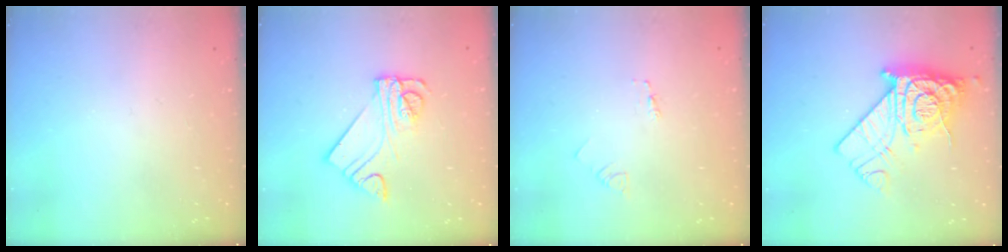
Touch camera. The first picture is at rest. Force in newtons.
{"total": 11.4, "press": 11.3, "slide": 1.2}
{"total": 1.8, "press": 1.8, "slide": 0.2}
{"total": 12.2, "press": 12.1, "slide": 1.4}